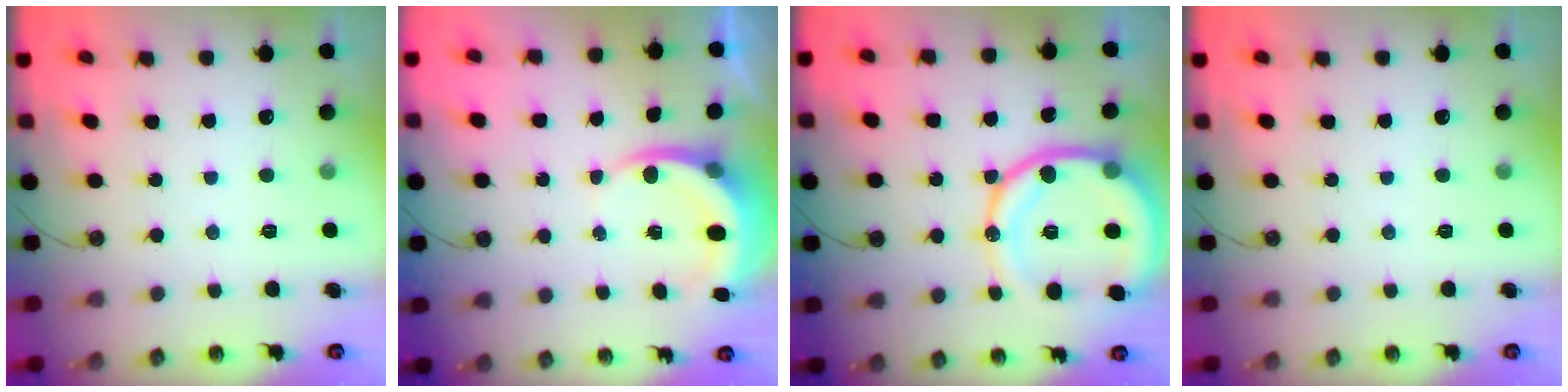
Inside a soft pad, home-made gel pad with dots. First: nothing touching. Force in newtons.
{"total": 6.8, "press": 6.8, "slide": 0.6}
{"total": 17.9, "press": 17.8, "slide": 2.1}
{"total": 0.0}